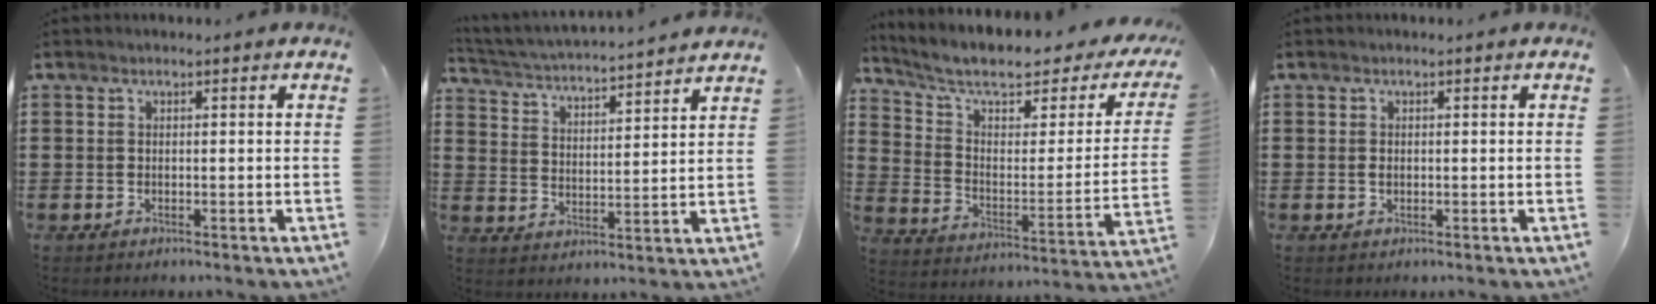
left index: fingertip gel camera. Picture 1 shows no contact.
{"total": 3.5, "force": [3.5, -0.6, 0.5], "torque": [-0.031, -0.033, 0.052]}
{"total": 8.4, "force": [6.3, 2.4, 5.0], "torque": [-0.117, -0.039, 0.104]}
{"total": 0.7, "force": [0.1, 0.4, 0.6], "torque": [-0.014, 0.001, 0.001]}